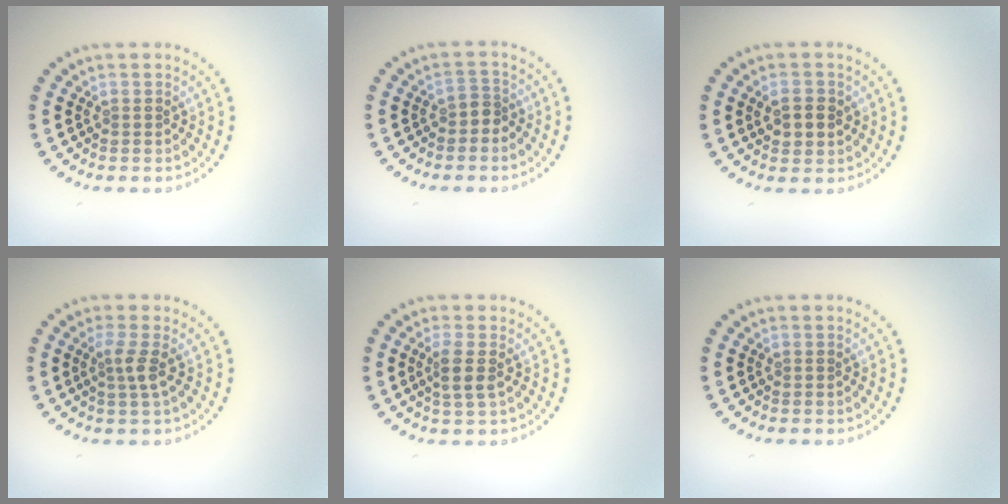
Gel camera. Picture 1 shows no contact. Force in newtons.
{"total": 1.4, "press": 1.1, "slide": 0.8}
{"total": 2.6, "press": 2.6, "slide": 0.4}
{"total": 1.8, "press": 1.3, "slide": 1.3}
{"total": 2.0, "press": 1.6, "slide": 1.2}
{"total": 0.0}